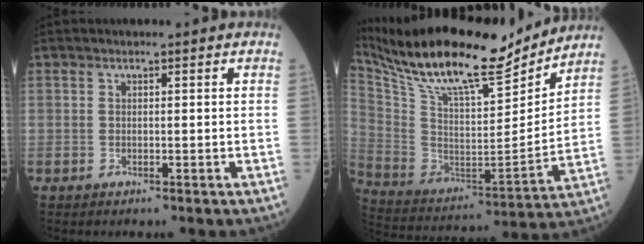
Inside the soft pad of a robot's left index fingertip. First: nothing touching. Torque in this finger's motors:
{"motor_torque": [0.05, -0.71, 0.54, 0.16]}